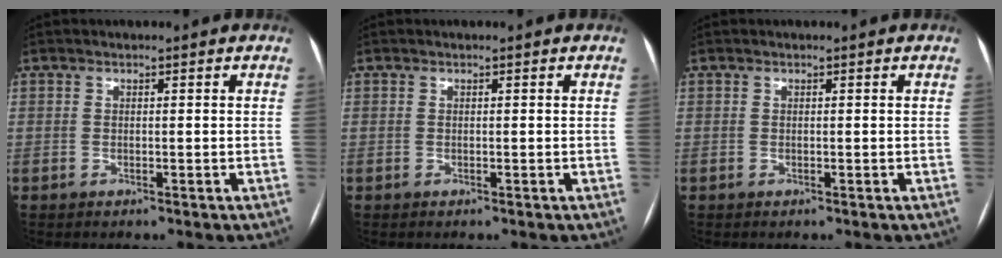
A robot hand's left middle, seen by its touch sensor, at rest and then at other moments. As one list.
[{"total": 0.0}, {"total": 0.0}]